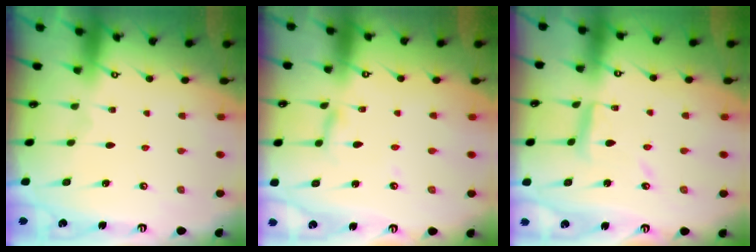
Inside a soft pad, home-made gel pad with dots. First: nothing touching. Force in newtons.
{"total": 2.7, "press": 2.7, "slide": 0.1}
{"total": 8.5, "press": 8.4, "slide": 0.6}